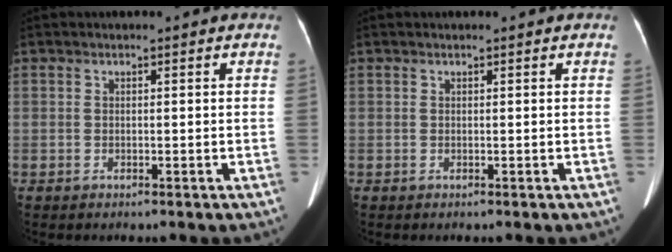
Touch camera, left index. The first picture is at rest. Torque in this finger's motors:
{"motor_torque": [0.09, -0.01, 0.04, 0.02]}